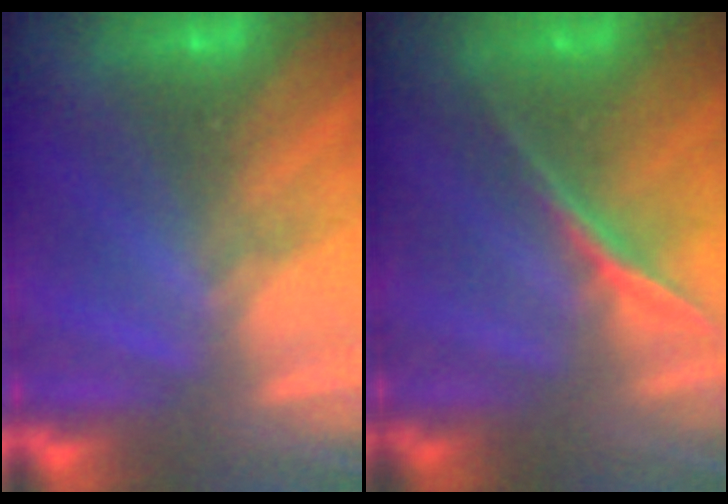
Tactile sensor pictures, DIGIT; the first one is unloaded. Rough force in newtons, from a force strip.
{"total": 1.9}